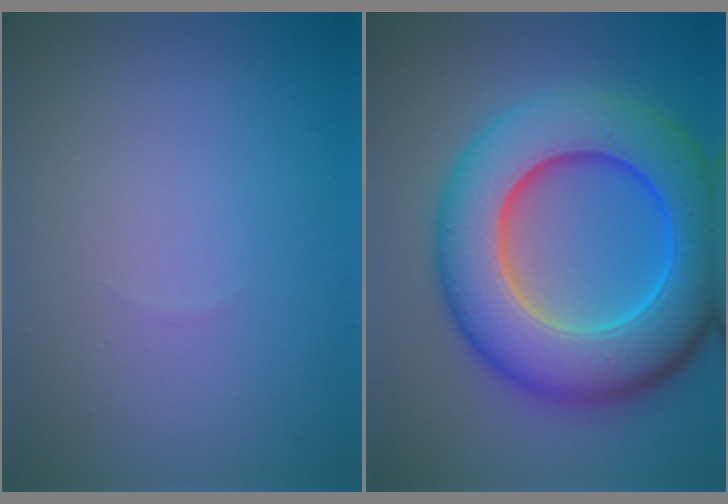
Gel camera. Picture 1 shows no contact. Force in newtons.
{"total": 12.0, "press": 12.0, "slide": 0.2}